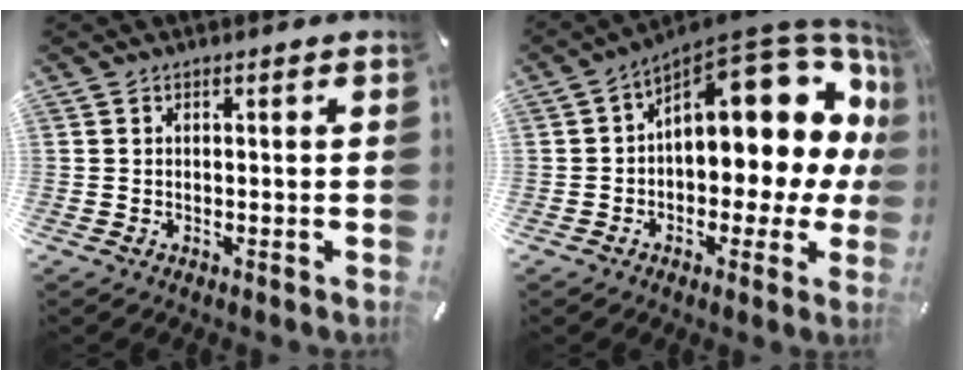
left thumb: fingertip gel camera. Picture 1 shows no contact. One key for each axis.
{"total": 15.7, "fx": 7.0, "fy": 8.0, "fz": 11.6, "tx": -0.138, "ty": -0.072, "tz": 0.111}